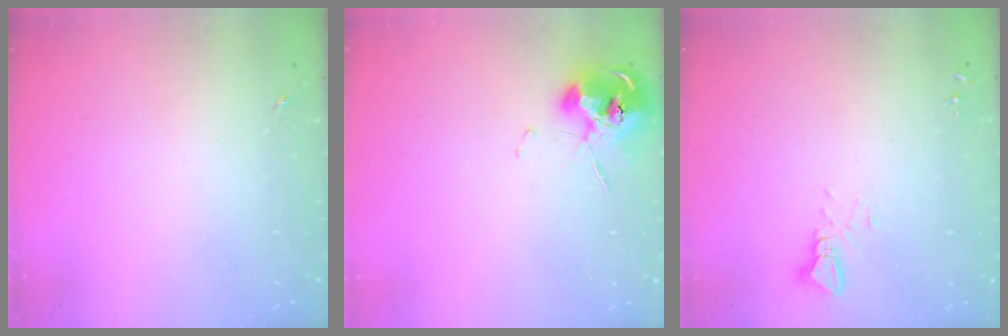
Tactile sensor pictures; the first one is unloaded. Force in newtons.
{"total": 10.1, "press": 9.9, "slide": 1.5}
{"total": 2.5, "press": 2.5, "slide": 0.1}